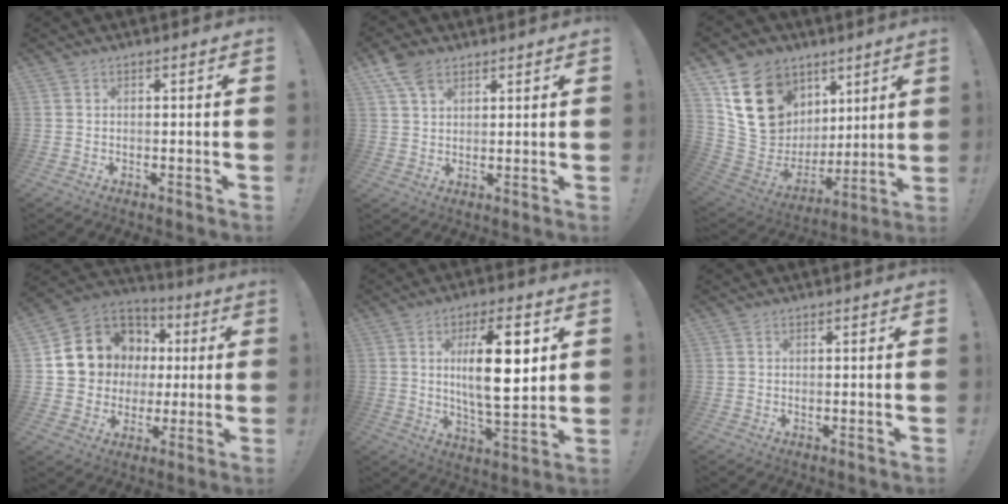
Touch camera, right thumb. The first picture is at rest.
{"total": 6.9, "force": [4.6, 3.9, 3.5], "torque": [-0.065, -0.015, 0.088]}
{"total": 21.3, "force": [10.2, 16.0, 9.7], "torque": [-0.139, -0.053, 0.222]}
{"total": 14.1, "force": [4.3, 12.6, 4.5], "torque": [-0.064, -0.024, 0.113]}
{"total": 16.3, "force": [3.8, 5.0, 15.0], "torque": [-0.252, -0.013, 0.045]}
{"total": 0.7, "force": [0.4, 0.6, 0.1], "torque": [0.005, -0.002, 0.006]}